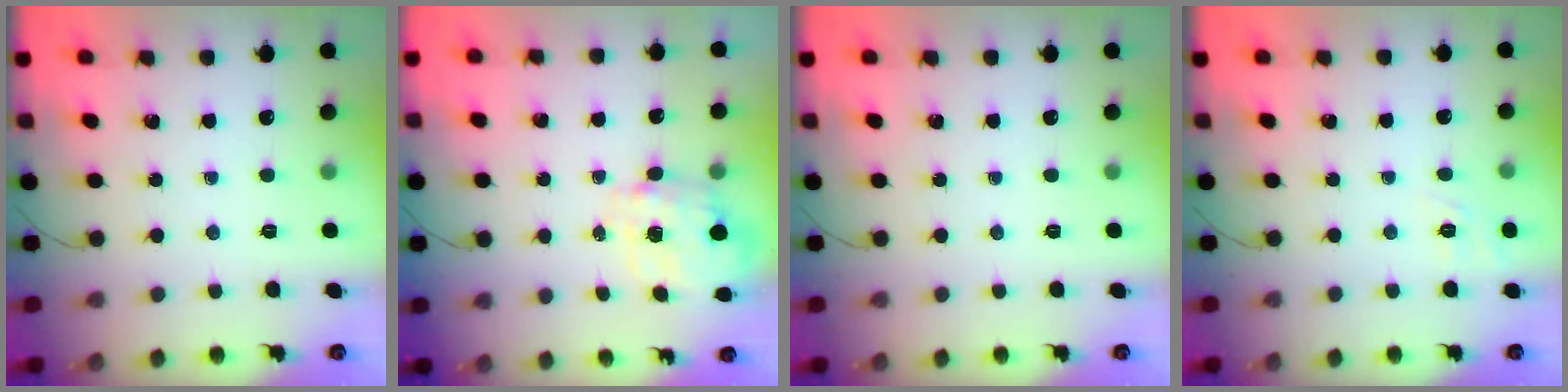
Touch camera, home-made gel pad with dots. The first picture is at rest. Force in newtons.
{"total": 2.5, "press": 2.3, "slide": 1.0}
{"total": 0.0}
{"total": 2.0, "press": 0.9, "slide": 1.8}